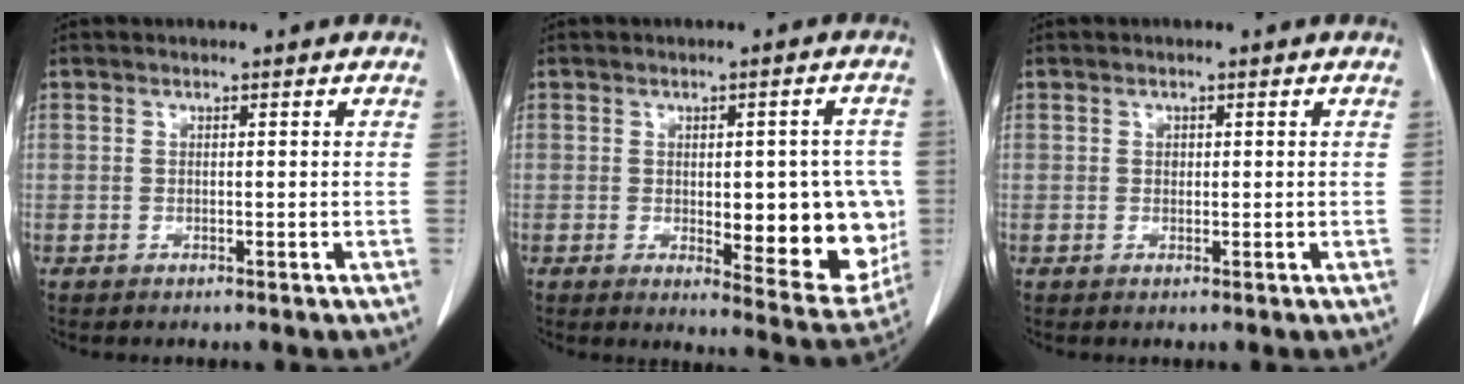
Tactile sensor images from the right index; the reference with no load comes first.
{"total": 14.1, "force": [-1.4, 5.2, 13.1], "torque": [-0.145, -0.005, -0.001]}
{"total": 0.6, "force": [0.2, 0.5, 0.3], "torque": [-0.003, 0.001, 0.002]}